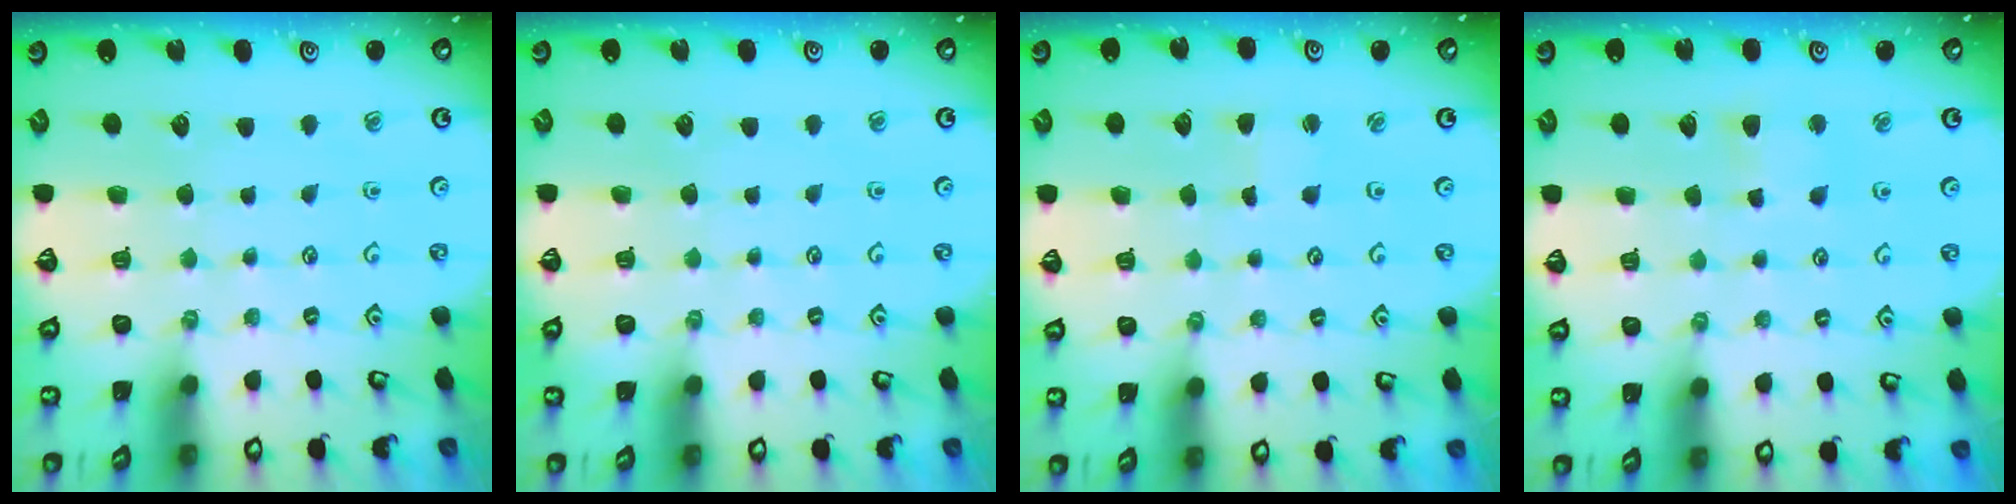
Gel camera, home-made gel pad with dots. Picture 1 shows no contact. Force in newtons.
{"total": 0.0}
{"total": 1.6, "press": 1.5, "slide": 0.4}
{"total": 3.0, "press": 3.0, "slide": 0.5}